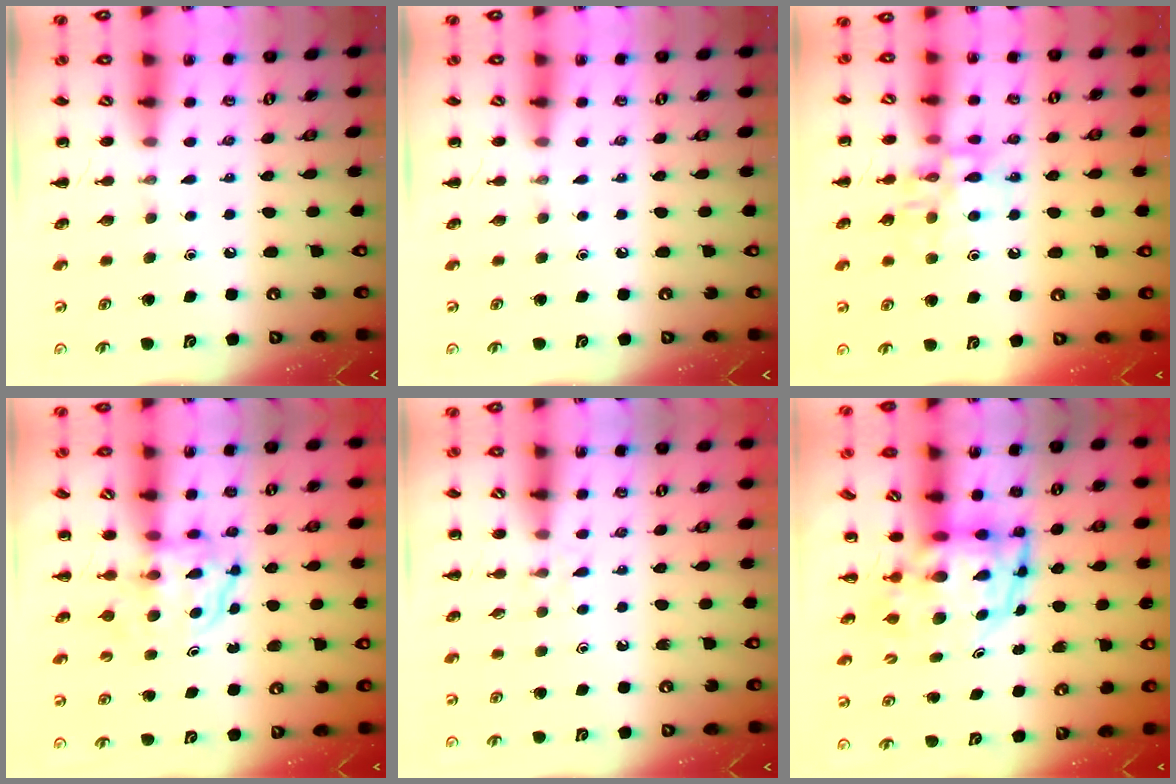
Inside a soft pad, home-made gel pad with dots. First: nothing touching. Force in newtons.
{"total": 0.0}
{"total": 12.8, "press": 12.7, "slide": 1.5}
{"total": 3.8, "press": 3.8, "slide": 0.2}
{"total": 2.9, "press": 2.6, "slide": 1.3}
{"total": 6.2, "press": 6.0, "slide": 1.4}